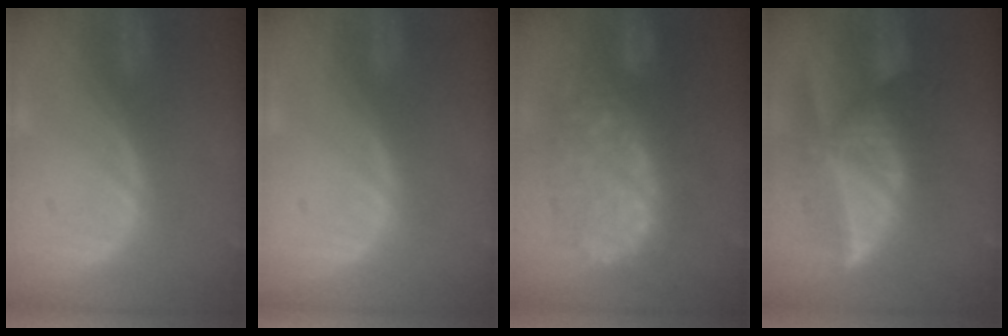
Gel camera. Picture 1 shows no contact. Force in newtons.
{"total": 0.0}
{"total": 12.2, "press": 12.1, "slide": 1.3}
{"total": 8.4, "press": 7.9, "slide": 2.9}